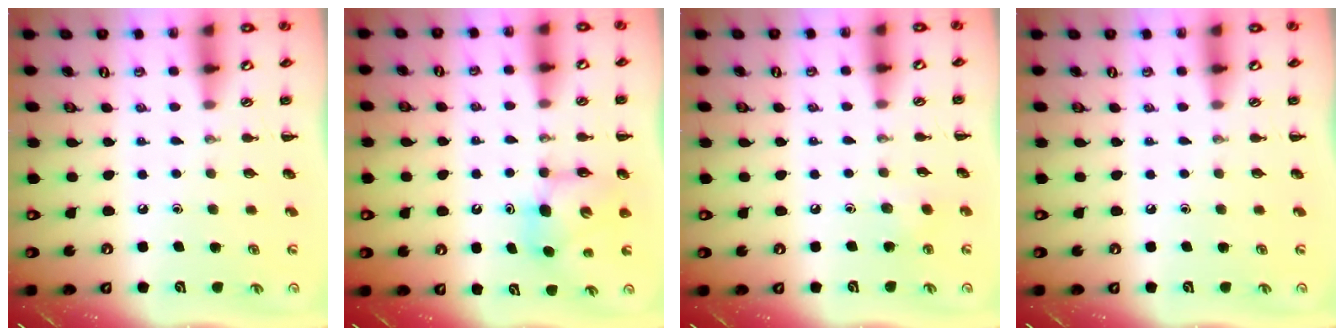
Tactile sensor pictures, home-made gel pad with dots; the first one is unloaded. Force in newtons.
{"total": 8.1, "press": 7.9, "slide": 1.6}
{"total": 5.0, "press": 4.7, "slide": 1.7}
{"total": 0.0}